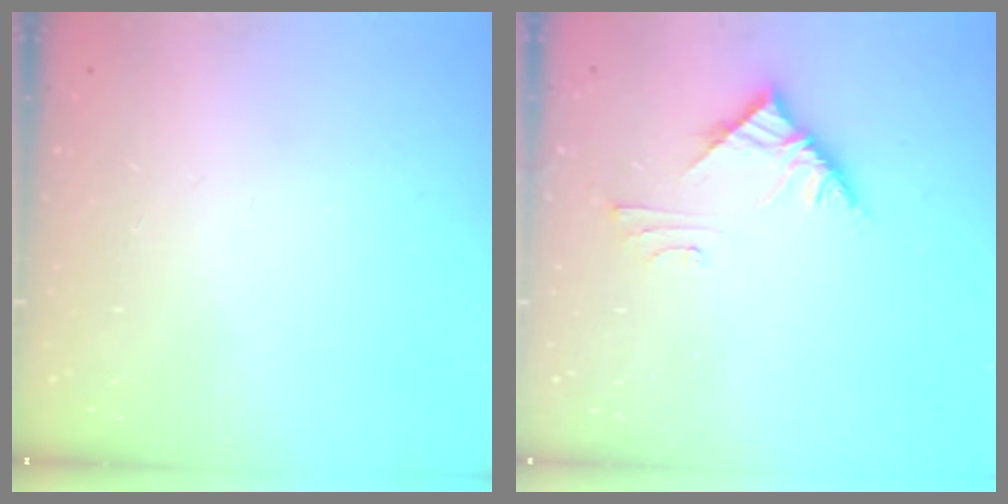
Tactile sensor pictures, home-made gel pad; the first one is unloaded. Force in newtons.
{"total": 6.2, "press": 6.2, "slide": 0.1}